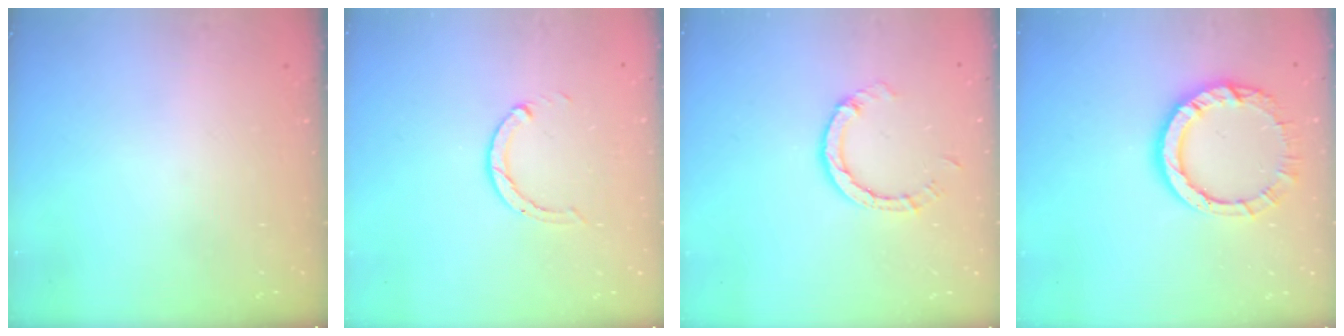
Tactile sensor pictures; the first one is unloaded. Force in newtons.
{"total": 3.1, "press": 3.0, "slide": 0.4}
{"total": 3.9, "press": 3.9, "slide": 0.2}
{"total": 10.2, "press": 10.2, "slide": 0.9}